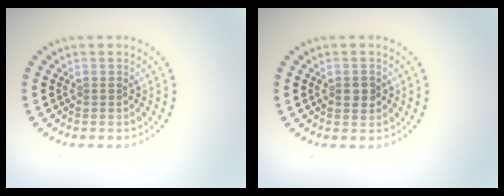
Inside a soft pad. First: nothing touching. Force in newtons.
{"total": 1.5, "press": 1.5, "slide": 0.0}